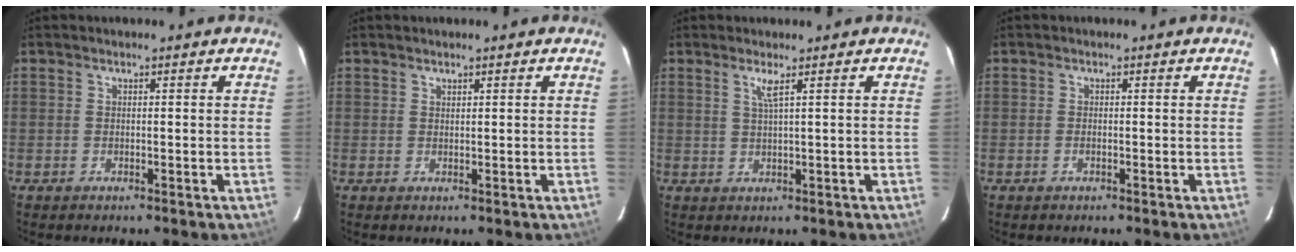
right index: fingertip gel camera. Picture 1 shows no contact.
{"total": 0.5, "force": [0.5, 0.2, 0.1], "torque": [-0.001, 0.002, 0.010]}
{"total": 2.1, "force": [1.1, -0.5, 1.7], "torque": [-0.031, -0.004, 0.021]}
{"total": 0.7, "force": [-0.3, 0.3, 0.5], "torque": [-0.011, 0.000, -0.006]}